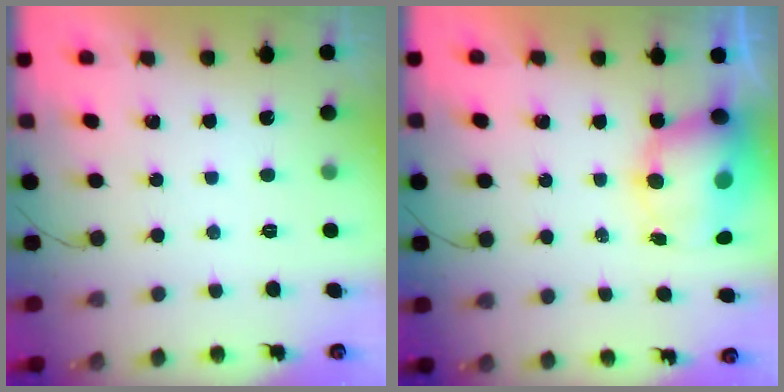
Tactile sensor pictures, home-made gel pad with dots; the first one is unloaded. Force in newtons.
{"total": 9.3, "press": 9.0, "slide": 2.5}